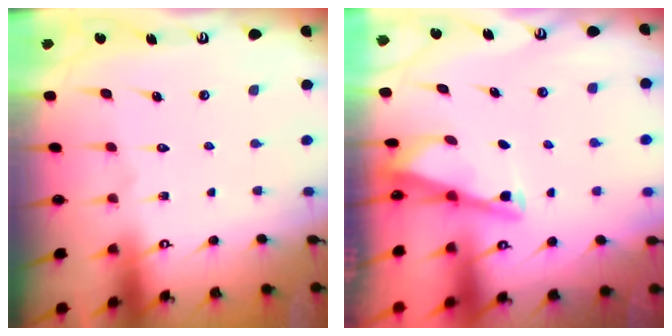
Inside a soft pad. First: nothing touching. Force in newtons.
{"total": 3.0, "press": 2.9, "slide": 0.4}